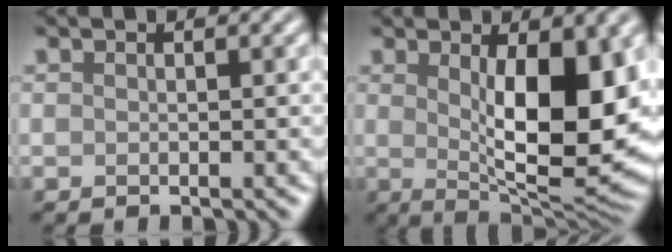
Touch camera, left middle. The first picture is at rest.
{"total": 11.6, "force": [1.1, 4.0, 10.8], "torque": [-0.149, -0.013, 0.023]}